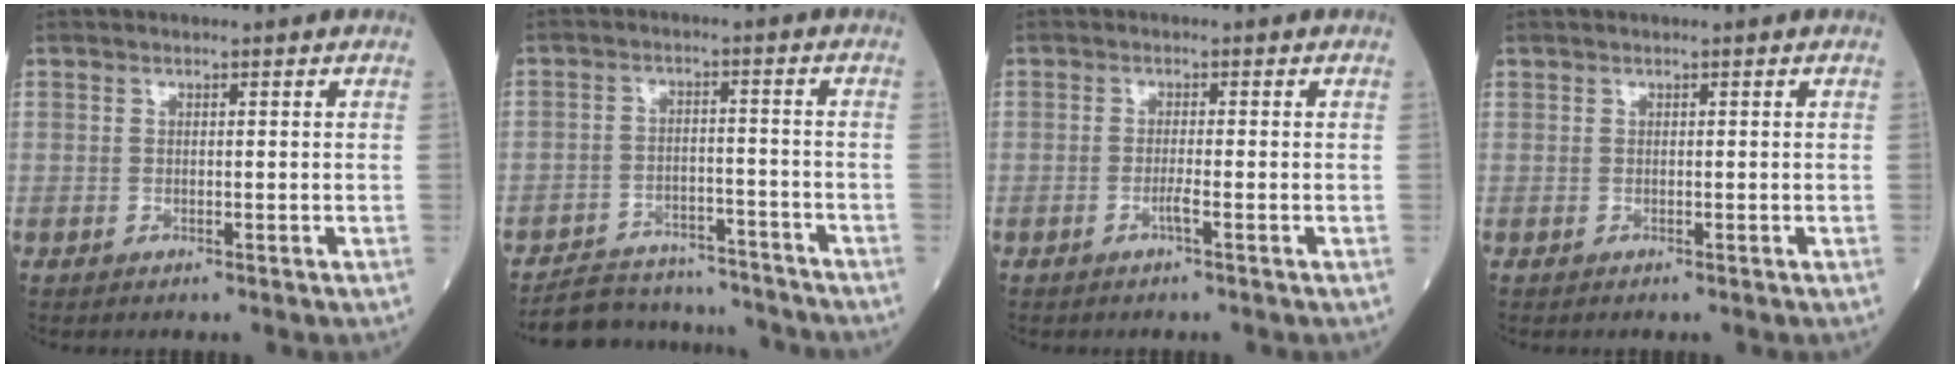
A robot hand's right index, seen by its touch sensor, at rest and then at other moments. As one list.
[{"total": 12.1, "force": [-11.4, 3.7, 1.5], "torque": [-0.016, 0.020, -0.166]}, {"total": 1.4, "force": [-0.7, -0.3, 1.2], "torque": [-0.026, -0.002, -0.015]}, {"total": 0.0}]